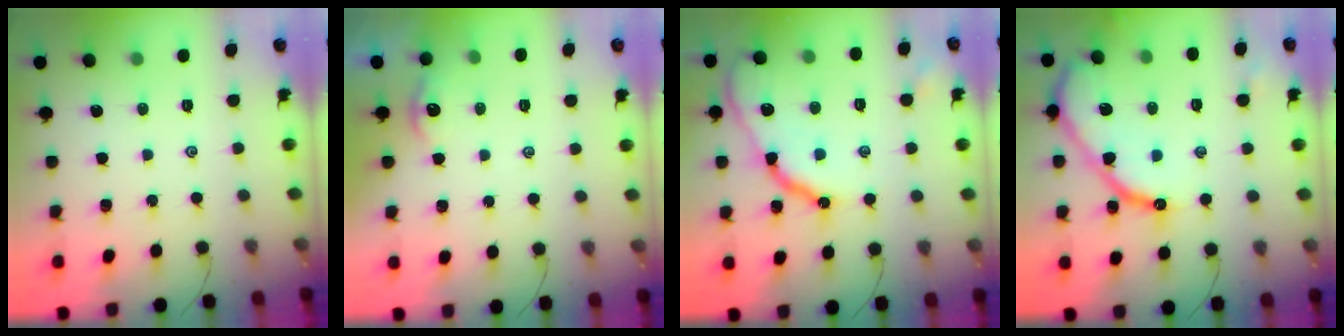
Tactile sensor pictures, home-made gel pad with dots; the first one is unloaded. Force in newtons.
{"total": 2.7, "press": 2.7, "slide": 0.3}
{"total": 13.0, "press": 13.0, "slide": 1.1}
{"total": 14.0, "press": 14.0, "slide": 0.9}